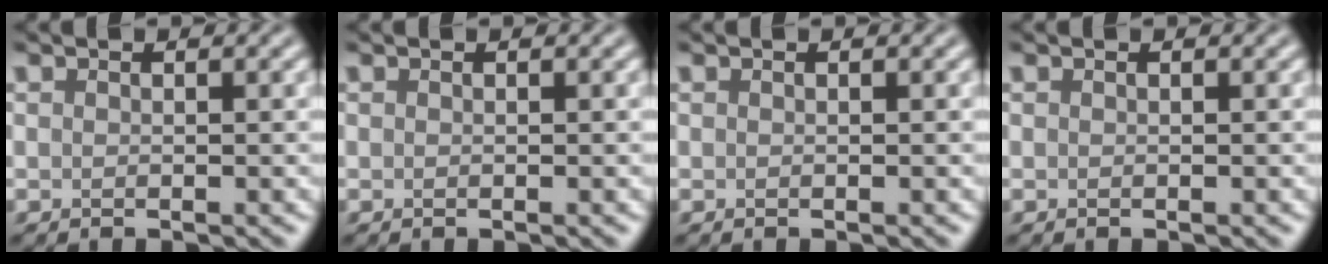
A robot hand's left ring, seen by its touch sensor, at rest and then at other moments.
{"total": 0.0}
{"total": 0.0}
{"total": 0.0}